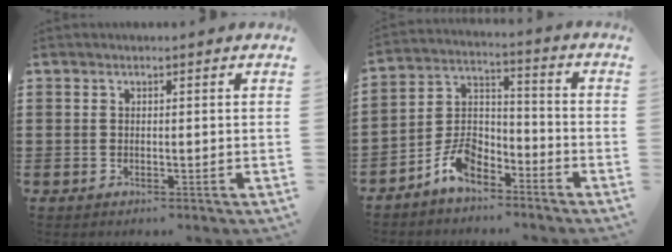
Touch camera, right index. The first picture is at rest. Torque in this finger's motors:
{"motor_torque": [1.02, 1.13, 0.17, 0.02]}